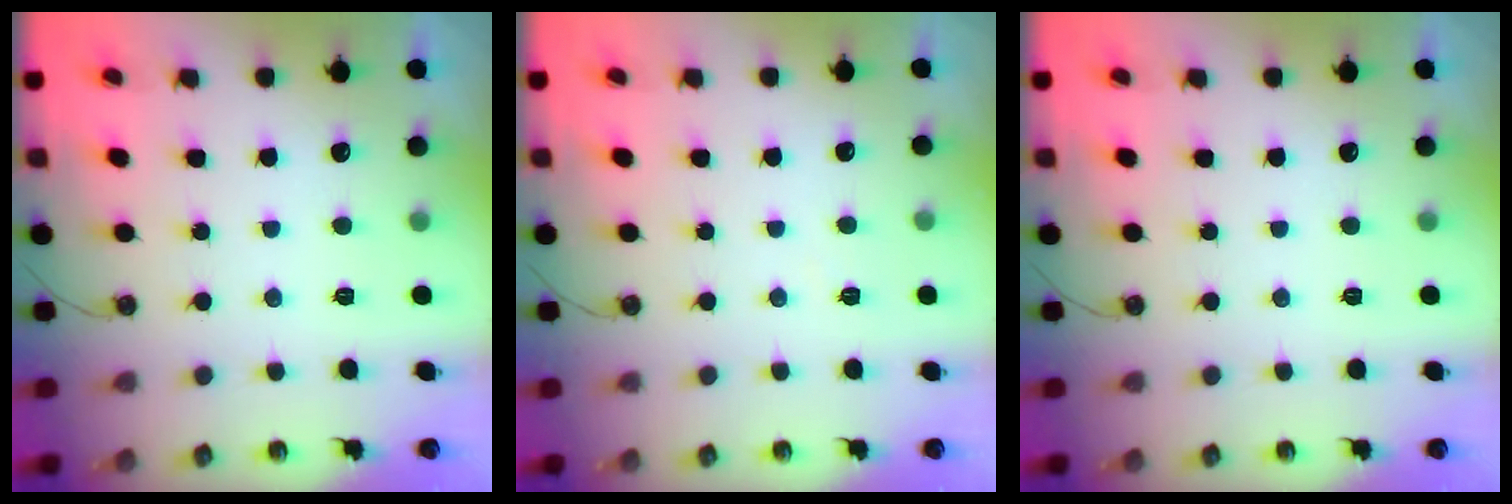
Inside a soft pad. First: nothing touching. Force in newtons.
{"total": 3.5, "press": 3.4, "slide": 0.7}
{"total": 0.0}